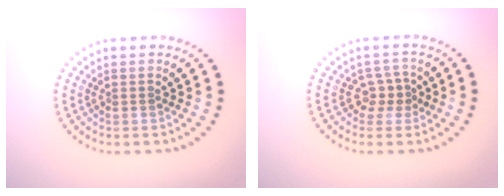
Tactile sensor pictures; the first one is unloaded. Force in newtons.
{"total": 1.7, "press": 1.5, "slide": 0.9}